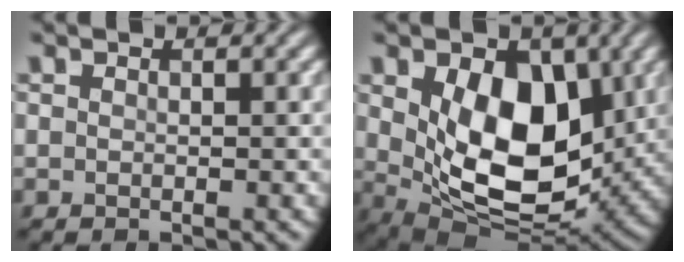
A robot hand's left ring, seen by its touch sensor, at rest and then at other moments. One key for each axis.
{"total": 10.4, "fx": 1.3, "fy": 6.5, "fz": 8.0, "tx": -0.137, "ty": -0.020, "tz": 0.031}